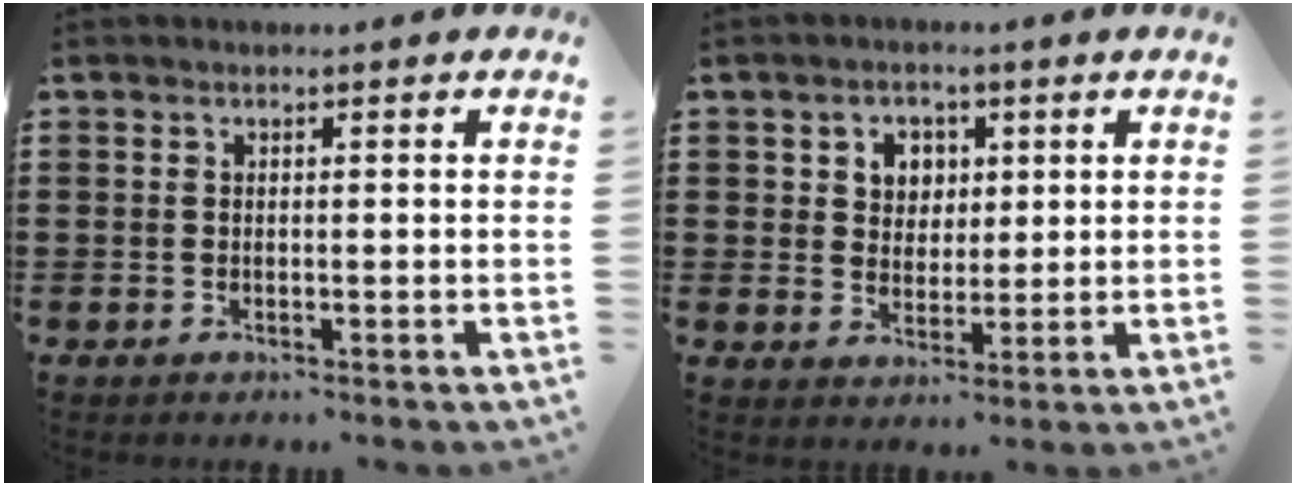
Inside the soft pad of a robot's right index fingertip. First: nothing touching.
{"total": 3.8, "force": [1.4, 3.4, 1.0], "torque": [-0.027, 0.011, 0.020]}